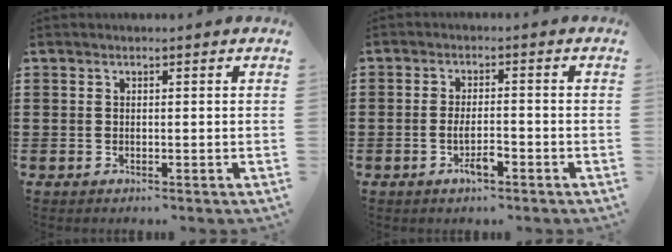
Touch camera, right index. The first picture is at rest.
{"total": 3.6, "force": [-1.7, 1.1, 3.0], "torque": [-0.058, 0.002, -0.032]}